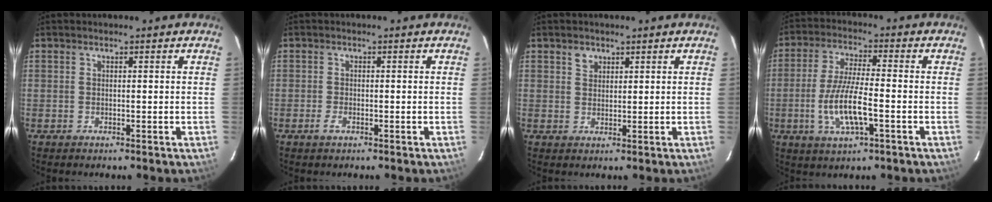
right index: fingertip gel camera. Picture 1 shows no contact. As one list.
[{"total": 1.5, "force": [-0.9, 0.6, 1.1], "torque": [-0.025, 0.000, -0.016]}, {"total": 2.1, "force": [1.3, 1.5, 0.6], "torque": [-0.006, 0.006, 0.022]}, {"total": 10.3, "force": [-3.0, 2.5, 9.5], "torque": [-0.191, -0.009, -0.057]}]